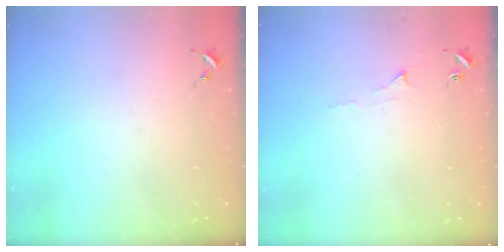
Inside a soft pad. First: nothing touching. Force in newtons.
{"total": 3.5, "press": 3.5, "slide": 0.5}